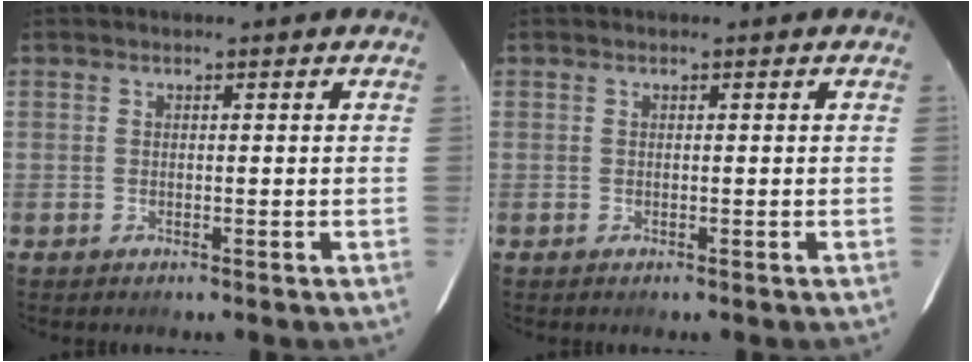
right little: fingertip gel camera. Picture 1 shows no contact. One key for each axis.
{"total": 0.0}